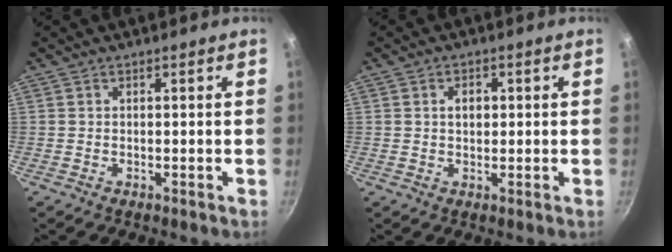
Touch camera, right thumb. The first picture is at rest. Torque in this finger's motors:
{"motor_torque": [-0.60, 0.78, 0.62, 0.10, 0.13]}